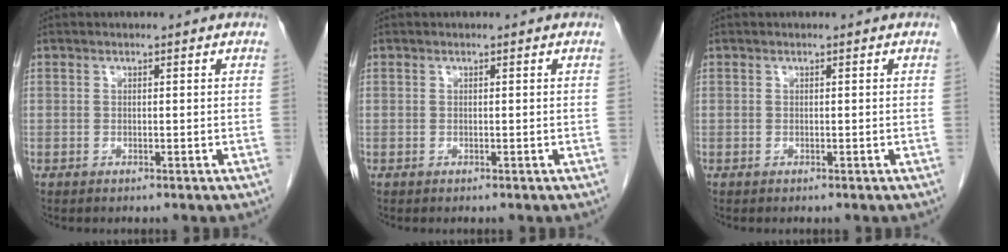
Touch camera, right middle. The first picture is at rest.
{"total": 0.0}
{"total": 0.0}